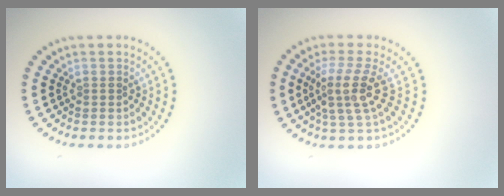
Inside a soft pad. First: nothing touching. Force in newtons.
{"total": 3.8, "press": 2.7, "slide": 2.6}